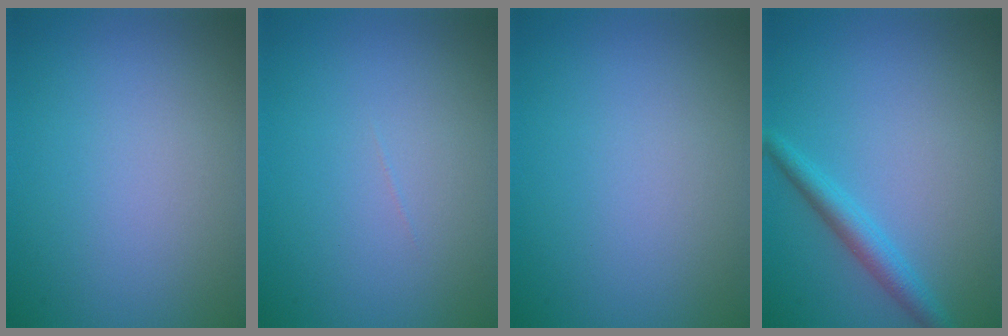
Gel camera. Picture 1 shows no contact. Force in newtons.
{"total": 0.0}
{"total": 0.0}
{"total": 2.4, "press": 2.4, "slide": 0.1}